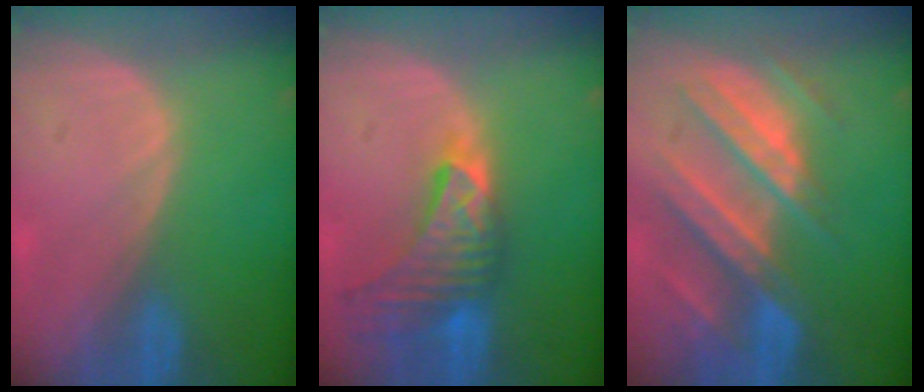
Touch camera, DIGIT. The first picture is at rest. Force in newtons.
{"total": 9.2, "press": 8.3, "slide": 4.0}
{"total": 10.4, "press": 9.2, "slide": 4.8}